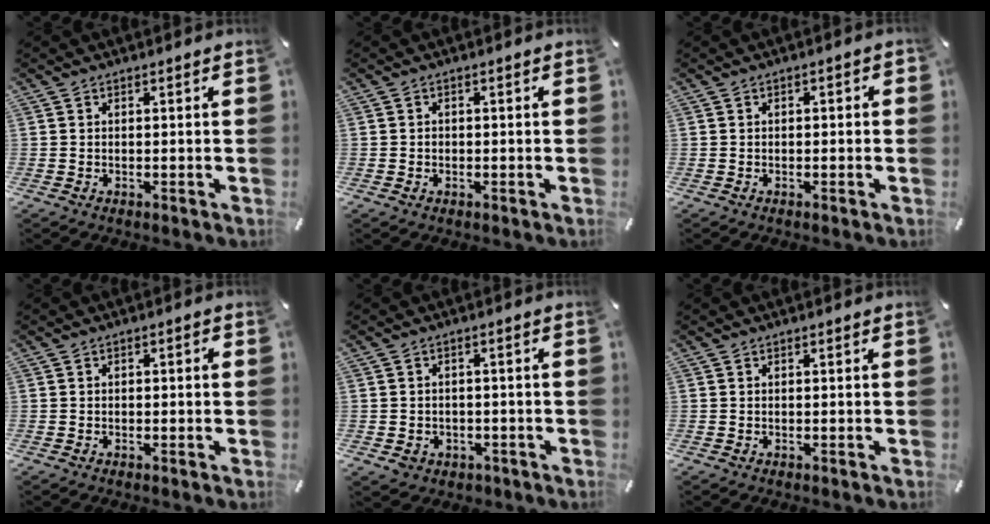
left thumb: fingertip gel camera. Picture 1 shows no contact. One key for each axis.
{"total": 1.1, "fx": -0.3, "fy": 1.0, "fz": 0.4, "tx": -0.008, "ty": 0.004, "tz": -0.008}
{"total": 1.1, "fx": -0.5, "fy": 0.6, "fz": 0.8, "tx": -0.014, "ty": 0.004, "tz": -0.011}
{"total": 1.1, "fx": -0.3, "fy": 0.6, "fz": 0.9, "tx": -0.017, "ty": 0.004, "tz": -0.007}
{"total": 3.5, "fx": -1.1, "fy": 3.2, "fz": 1.1, "tx": -0.010, "ty": 0.002, "tz": -0.021}
{"total": 0.0}